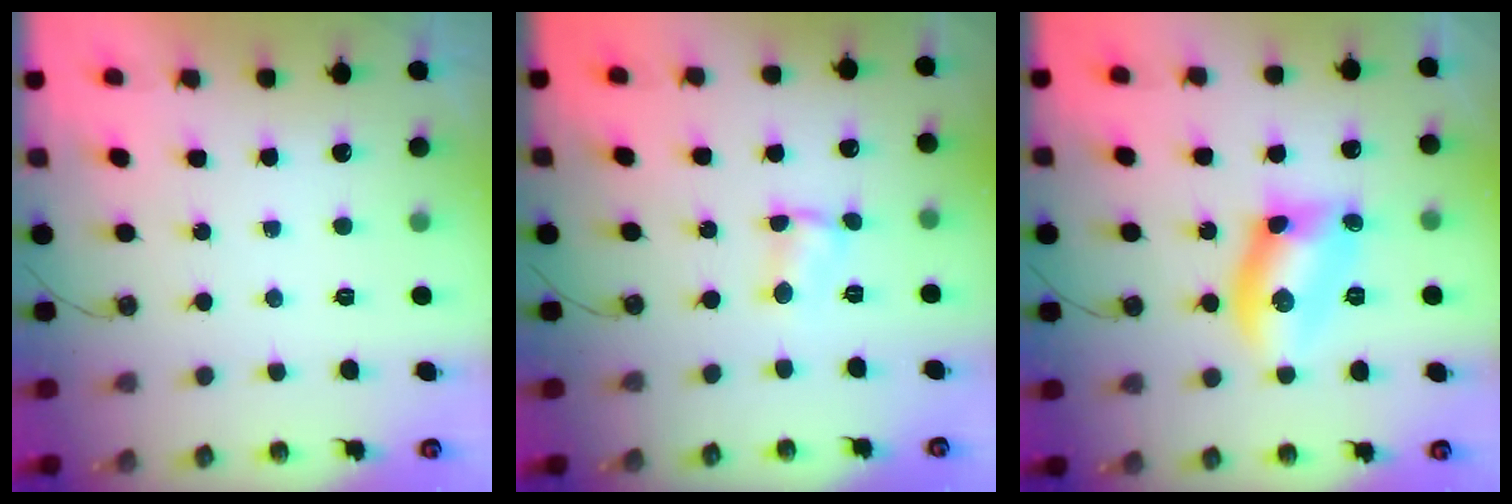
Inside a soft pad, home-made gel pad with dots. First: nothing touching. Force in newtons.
{"total": 1.9, "press": 1.9, "slide": 0.2}
{"total": 12.1, "press": 11.6, "slide": 3.4}